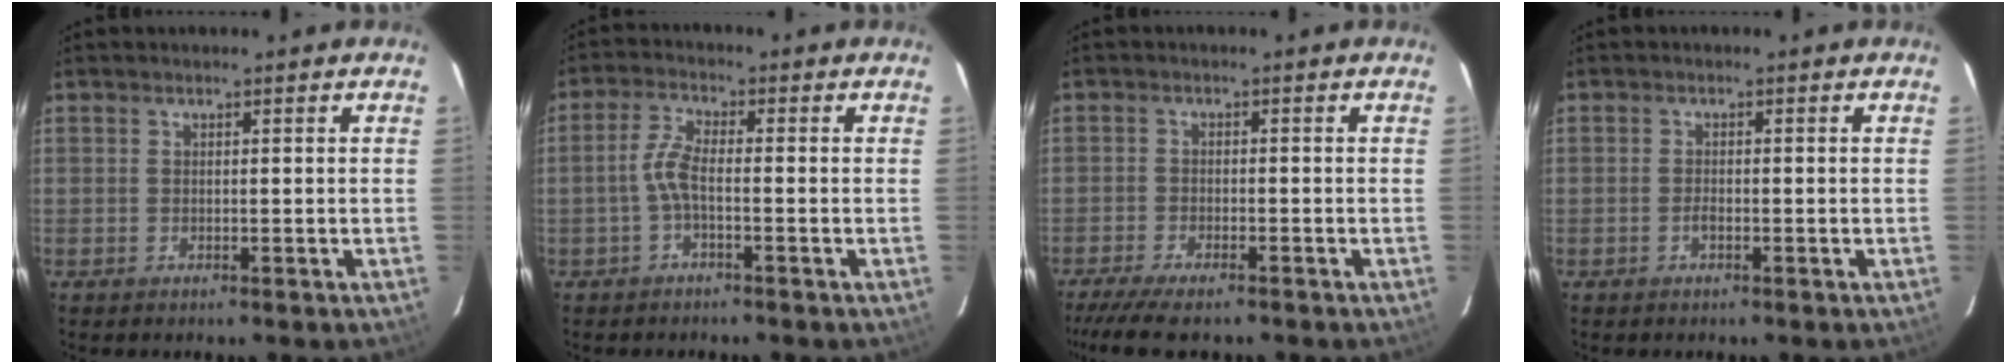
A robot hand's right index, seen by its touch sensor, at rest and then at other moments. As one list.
[{"total": 3.8, "force": [-1.3, 0.9, 3.4], "torque": [-0.080, 0.010, -0.029]}, {"total": 8.3, "force": [-6.9, 1.7, 4.3], "torque": [-0.108, -0.030, -0.123]}, {"total": 1.2, "force": [-0.6, 0.6, 0.9], "torque": [-0.018, 0.002, -0.011]}]